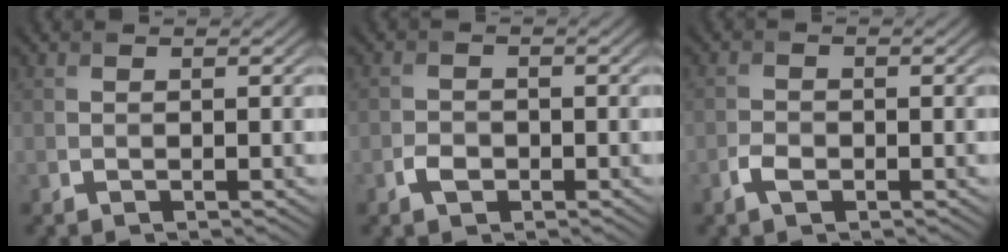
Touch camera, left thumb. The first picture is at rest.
{"total": 1.9, "force": [-1.0, 1.3, 1.0], "torque": [-0.021, 0.000, -0.022]}
{"total": 1.9, "force": [-1.1, 1.1, 1.2], "torque": [-0.025, 0.000, -0.024]}